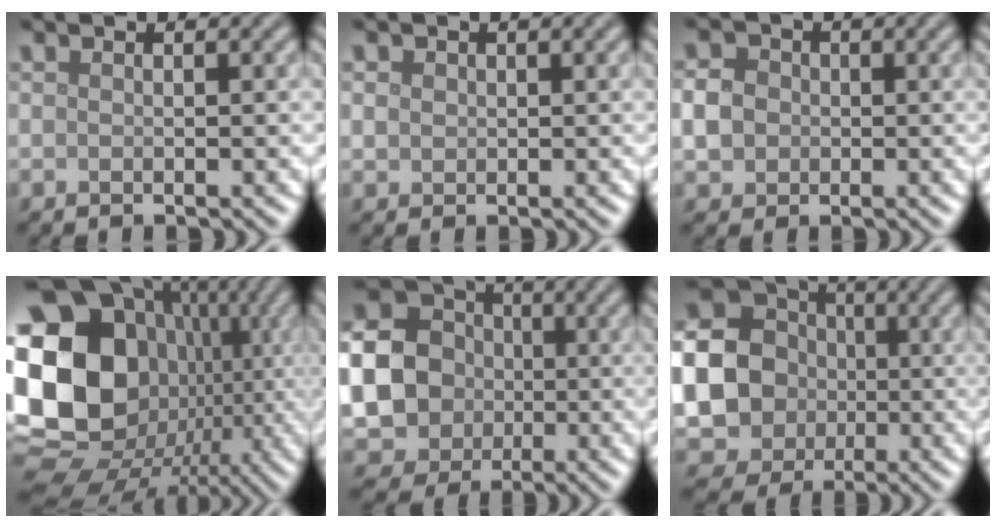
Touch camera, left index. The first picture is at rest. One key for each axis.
{"total": 0.9, "fx": 0.3, "fy": 0.8, "fz": 0.2, "tx": -0.002, "ty": -0.001, "tz": 0.005}
{"total": 2.8, "fx": -0.2, "fy": 2.5, "fz": 1.2, "tx": -0.021, "ty": 0.003, "tz": -0.006}
{"total": 22.1, "fx": -0.4, "fy": 18.9, "fz": 11.5, "tx": -0.218, "ty": 0.014, "tz": -0.041}
{"total": 17.8, "fx": -0.5, "fy": 16.6, "fz": 6.2, "tx": -0.182, "ty": -0.010, "tz": -0.050}
{"total": 21.8, "fx": -0.7, "fy": 20.6, "fz": 7.1, "tx": -0.191, "ty": -0.005, "tz": -0.064}